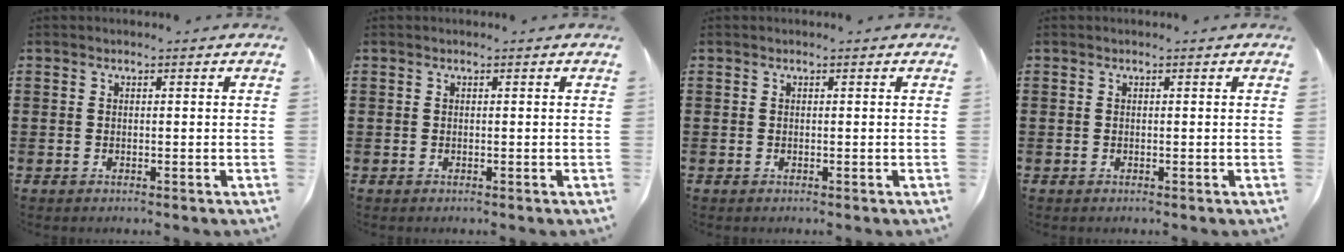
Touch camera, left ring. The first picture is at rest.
{"total": 0.0}
{"total": 0.0}
{"total": 0.0}